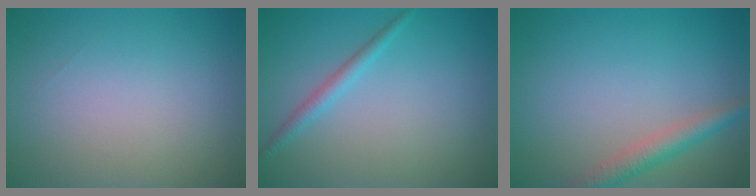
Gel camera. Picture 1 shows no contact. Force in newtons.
{"total": 1.6, "press": 1.6, "slide": 0.1}
{"total": 2.7, "press": 2.7, "slide": 0.1}